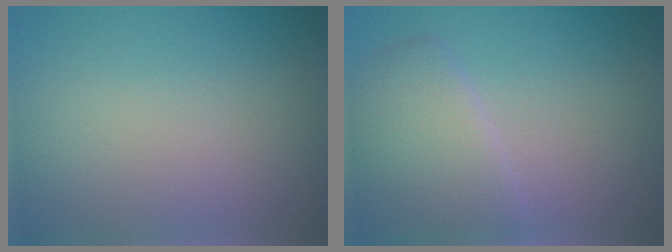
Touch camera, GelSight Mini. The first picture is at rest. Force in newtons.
{"total": 4.4, "press": 4.4, "slide": 0.2}